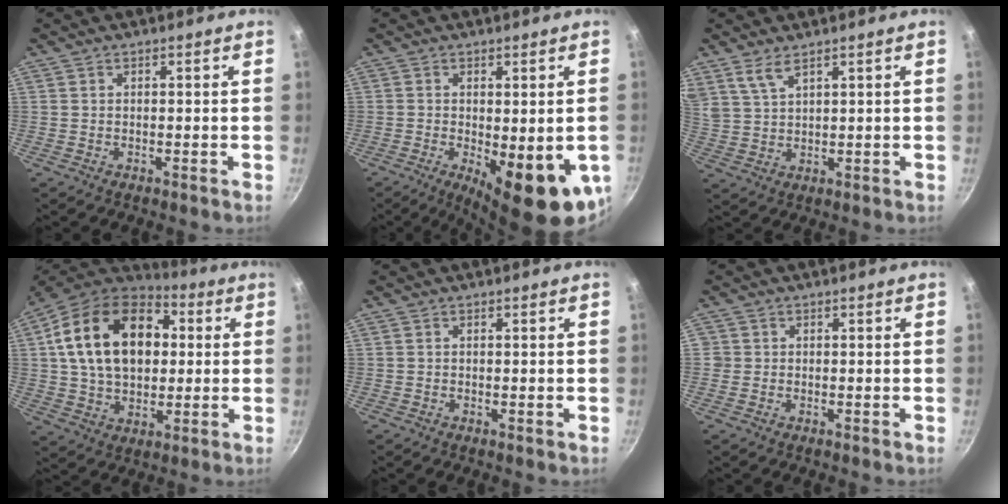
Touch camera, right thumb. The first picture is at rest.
{"total": 13.5, "force": [-3.2, 4.7, 12.2], "torque": [-0.143, -0.017, -0.030]}
{"total": 4.4, "force": [3.2, 1.5, 2.6], "torque": [-0.052, -0.015, 0.072]}
{"total": 22.4, "force": [4.3, 15.2, 15.9], "torque": [-0.244, 0.020, 0.062]}
{"total": 0.0}
{"total": 1.2, "force": [-0.1, 1.2, 0.2], "torque": [0.003, 0.004, -0.004]}